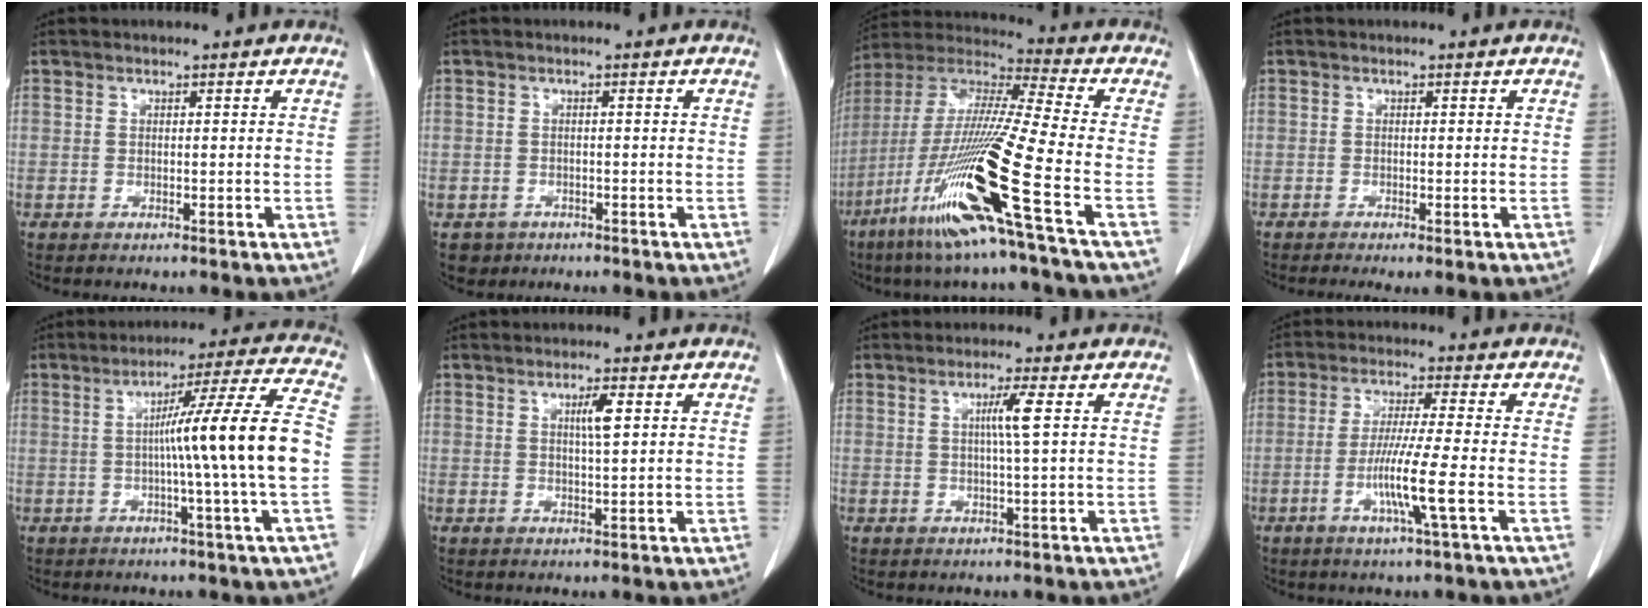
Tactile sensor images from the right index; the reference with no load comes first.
{"total": 2.4, "force": [-1.3, 2.0, 0.0], "torque": [-0.003, 0.007, -0.020]}
{"total": 21.5, "force": [-9.4, -1.4, 19.2], "torque": [-0.410, -0.046, -0.188]}
{"total": 1.9, "force": [-0.9, 0.4, 1.7], "torque": [-0.026, -0.005, -0.014]}
{"total": 13.8, "force": [-1.2, -2.5, 13.5], "torque": [-0.202, 0.006, -0.022]}
{"total": 2.9, "force": [1.0, 0.1, 2.7], "torque": [-0.045, 0.000, 0.016]}
{"total": 3.3, "force": [0.7, -0.8, 3.1], "torque": [-0.058, -0.001, 0.011]}
{"total": 8.0, "force": [-2.4, -1.1, 7.5], "torque": [-0.142, -0.014, -0.048]}